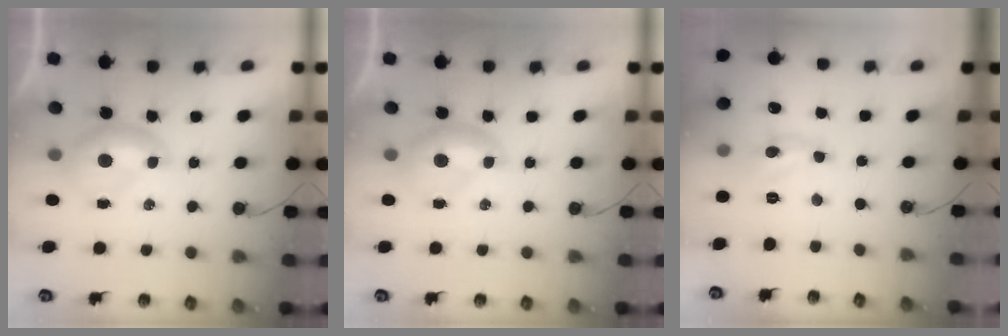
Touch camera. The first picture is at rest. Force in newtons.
{"total": 0.0}
{"total": 2.2, "press": 2.2, "slide": 0.3}